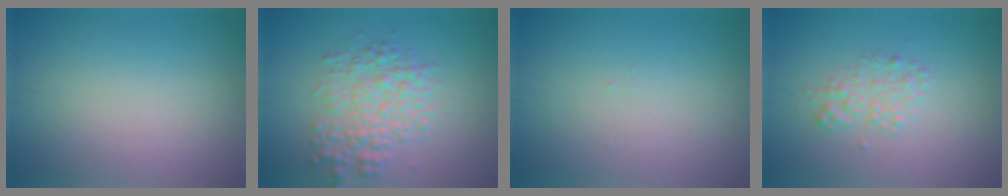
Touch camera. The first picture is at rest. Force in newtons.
{"total": 4.2, "press": 4.2, "slide": 0.1}
{"total": 0.0}
{"total": 2.0, "press": 2.0, "slide": 0.0}